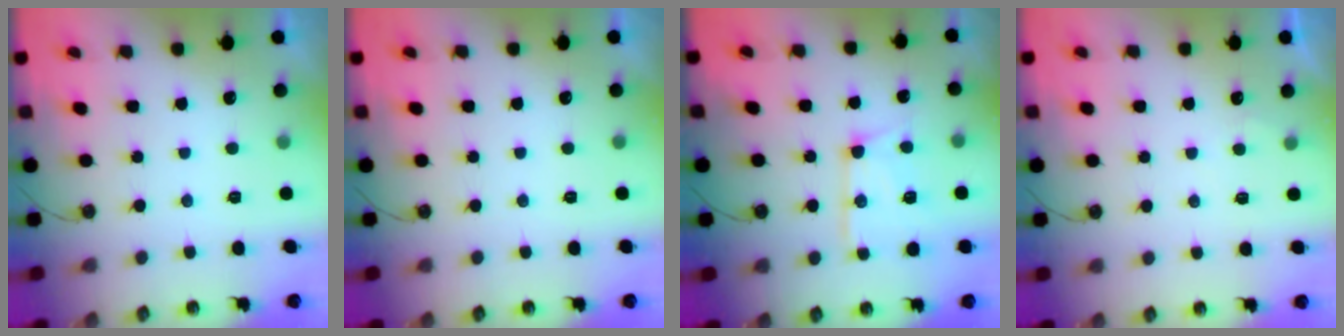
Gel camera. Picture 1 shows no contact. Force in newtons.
{"total": 0.0}
{"total": 14.0, "press": 14.0, "slide": 1.4}
{"total": 2.8, "press": 2.8, "slide": 0.3}